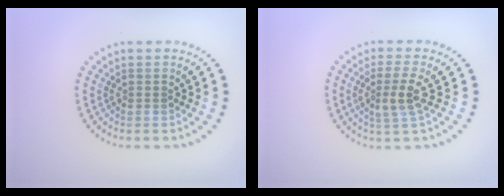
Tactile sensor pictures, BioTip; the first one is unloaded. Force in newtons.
{"total": 2.6, "press": 2.3, "slide": 1.3}